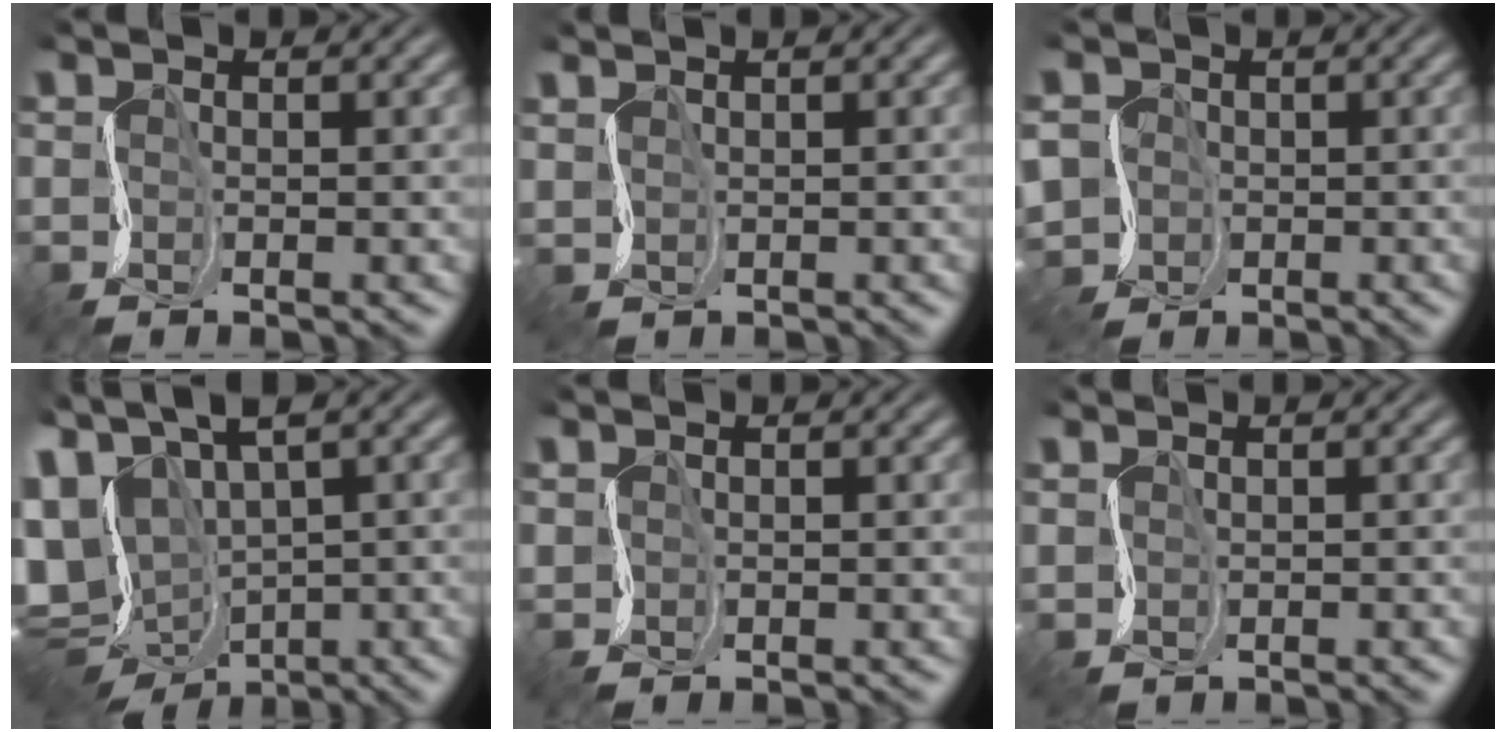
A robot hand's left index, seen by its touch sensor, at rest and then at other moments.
{"total": 1.4, "force": [1.2, 0.7, 0.0], "torque": [0.001, 0.008, 0.022]}
{"total": 7.0, "force": [-2.0, 6.6, 1.3], "torque": [-0.052, -0.006, -0.065]}
{"total": 11.5, "force": [1.1, 7.6, 8.5], "torque": [-0.173, -0.011, 0.067]}
{"total": 0.7, "force": [0.5, 0.4, 0.1], "torque": [0.002, 0.003, 0.009]}
{"total": 0.6, "force": [0.2, 0.5, -0.1], "torque": [0.008, 0.000, 0.014]}